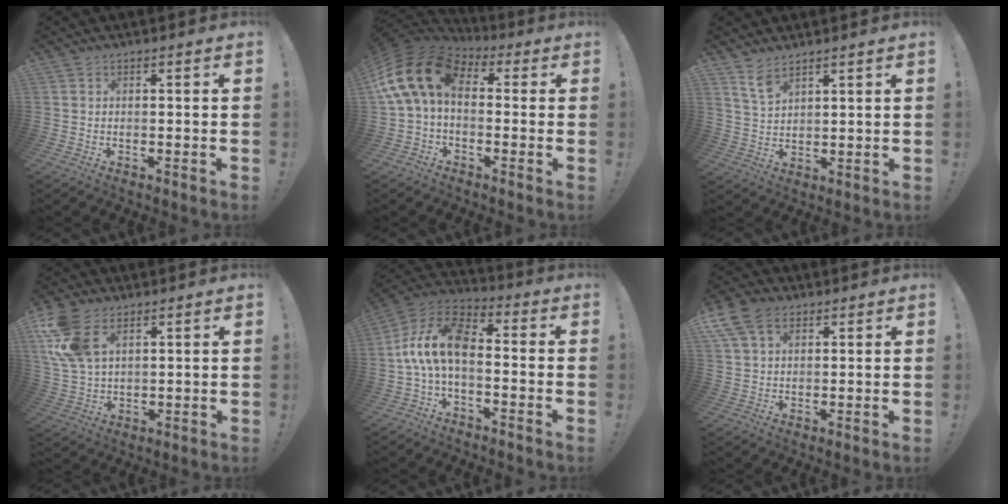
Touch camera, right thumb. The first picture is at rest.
{"total": 16.2, "force": [2.8, 10.0, 12.5], "torque": [-0.250, 0.010, 0.057]}
{"total": 6.3, "force": [4.7, 3.4, 2.6], "torque": [-0.042, -0.027, 0.088]}
{"total": 13.0, "force": [5.8, 8.1, 8.3], "torque": [-0.172, -0.010, 0.116]}
{"total": 14.3, "force": [-0.7, 8.3, 11.7], "torque": [-0.224, 0.022, -0.004]}
{"total": 10.4, "force": [5.1, 6.9, 5.9], "torque": [-0.118, -0.007, 0.103]}